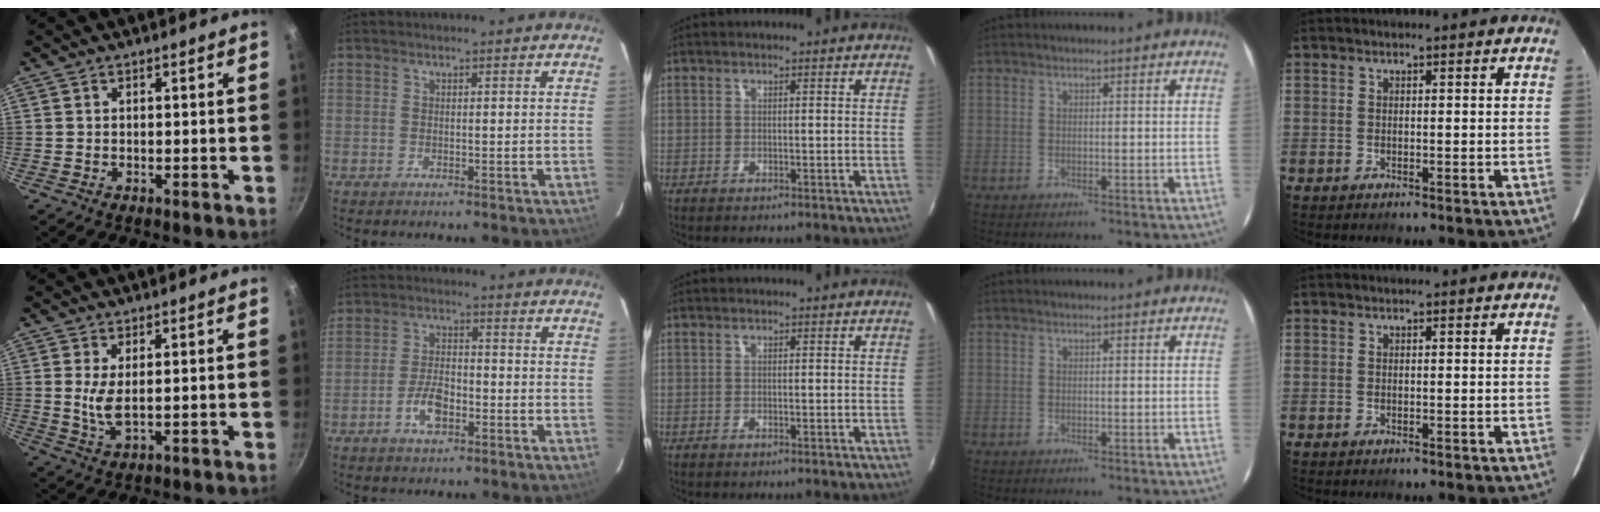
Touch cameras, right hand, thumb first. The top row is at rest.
{"thumb": {"total": 4.5, "force": [0.8, 1.7, 4.1], "torque": [-0.086, -0.010, 0.019]}, "index": {"total": 6.7, "force": [-3.2, 3.4, 4.9], "torque": [-0.102, 0.005, -0.054]}}